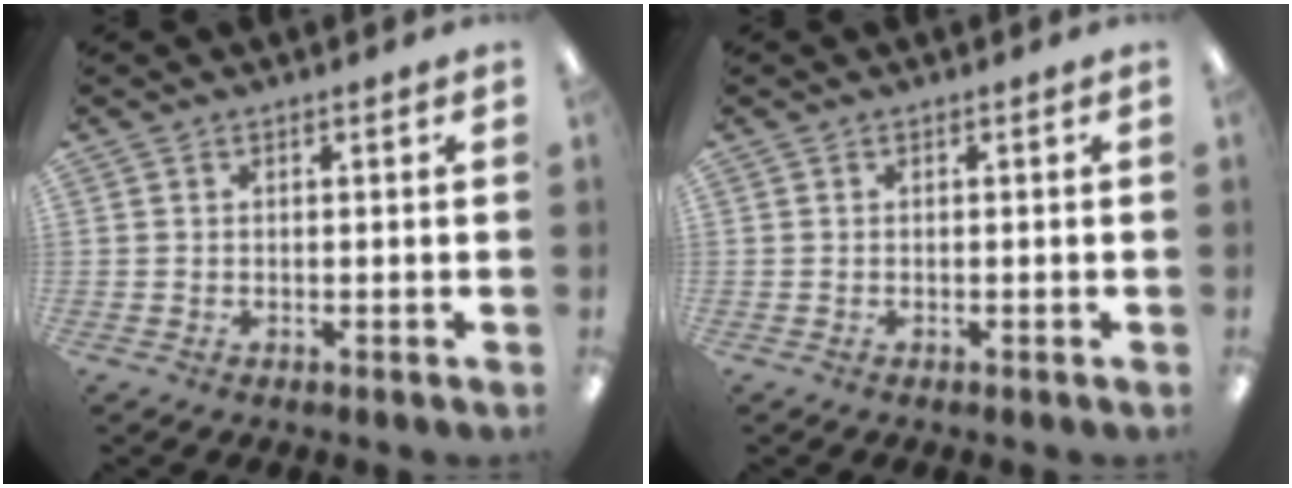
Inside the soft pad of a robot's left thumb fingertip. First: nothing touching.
{"total": 0.0}